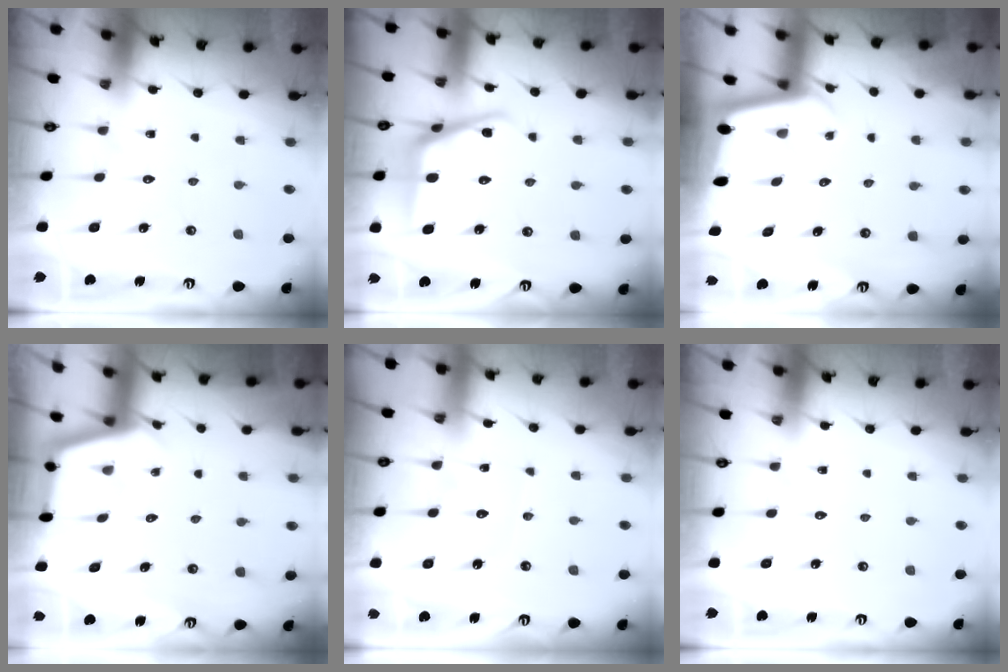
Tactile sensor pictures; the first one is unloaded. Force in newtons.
{"total": 9.8, "press": 9.8, "slide": 0.3}
{"total": 2.0, "press": 2.0, "slide": 0.1}
{"total": 2.5, "press": 2.5, "slide": 0.1}
{"total": 3.2, "press": 3.2, "slide": 0.1}
{"total": 0.0}